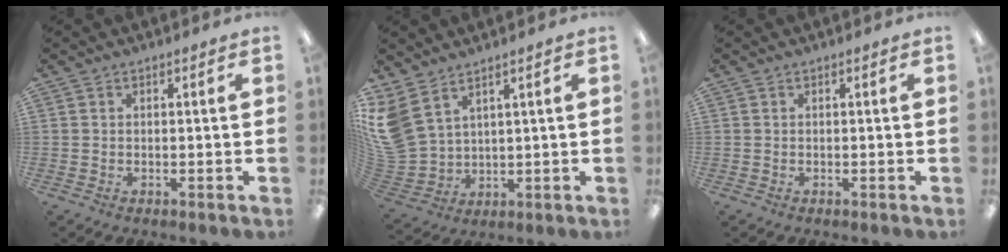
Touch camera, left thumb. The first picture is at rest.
{"total": 9.8, "force": [5.5, 6.3, 5.2], "torque": [-0.139, -0.023, 0.110]}
{"total": 0.0}